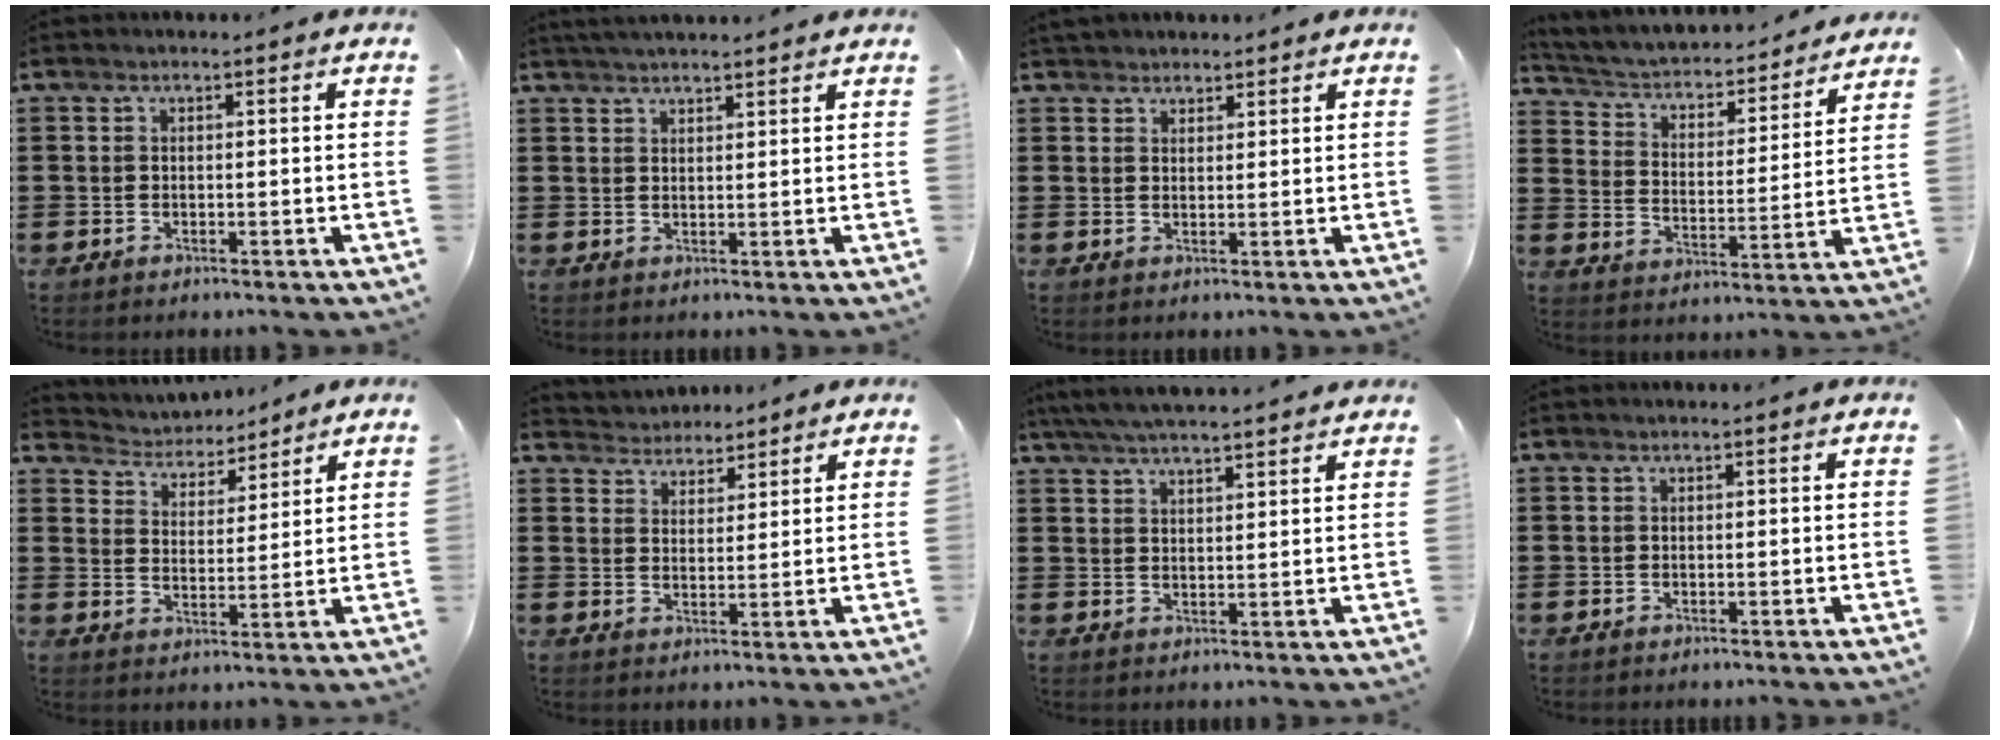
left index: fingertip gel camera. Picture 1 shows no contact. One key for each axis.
{"total": 2.2, "fx": 2.1, "fy": -0.1, "fz": 0.4, "tx": -0.011, "ty": 0.001, "tz": 0.041}
{"total": 2.0, "fx": 1.8, "fy": 0.8, "fz": -0.1, "tx": -0.002, "ty": 0.004, "tz": 0.036}
{"total": 3.0, "fx": 2.7, "fy": 1.1, "fz": 0.9, "tx": -0.035, "ty": -0.025, "tz": 0.035}
{"total": 4.1, "fx": 4.0, "fy": 1.0, "fz": -0.2, "tx": -0.020, "ty": -0.022, "tz": 0.067}
{"total": 3.4, "fx": 3.2, "fy": 1.2, "fz": -0.7, "tx": -0.003, "ty": -0.008, "tz": 0.058}
{"total": 4.6, "fx": 4.3, "fy": -0.2, "fz": 1.5, "tx": -0.042, "ty": -0.013, "tz": 0.077}
{"total": 0.0}